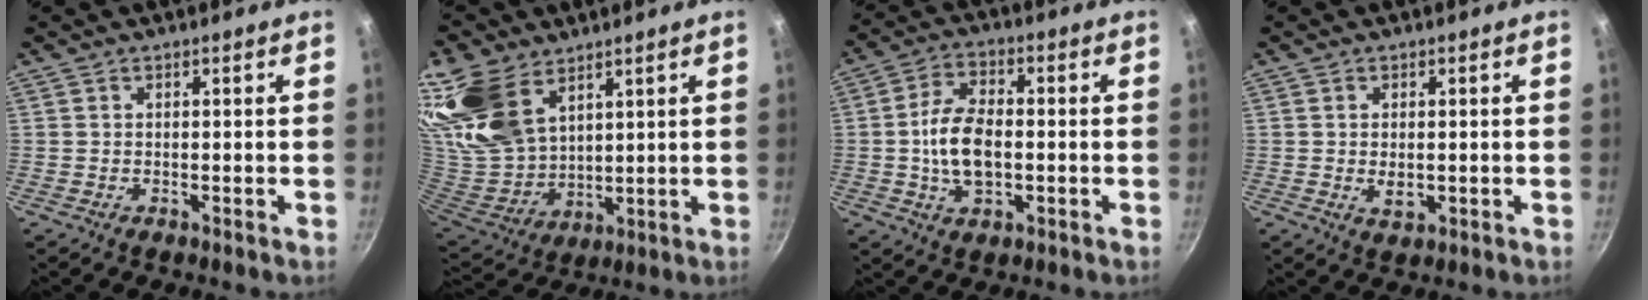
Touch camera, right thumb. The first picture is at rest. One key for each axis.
{"total": 17.8, "fx": 10.0, "fy": 10.8, "fz": 10.0, "tx": -0.202, "ty": -0.039, "tz": 0.218}
{"total": 10.2, "fx": -0.9, "fy": 5.8, "fz": 8.4, "tx": -0.153, "ty": 0.015, "tz": -0.020}
{"total": 2.9, "fx": -0.2, "fy": 1.7, "fz": 2.3, "tx": -0.040, "ty": -0.005, "tz": 0.001}